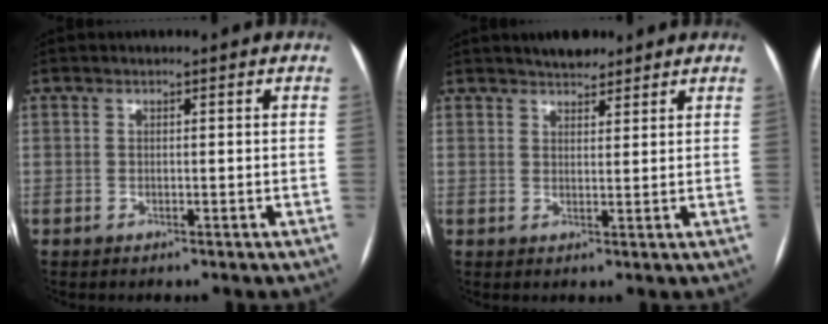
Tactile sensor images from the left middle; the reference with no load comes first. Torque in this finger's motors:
{"motor_torque": [0.08, -0.05, 0.00, 0.00]}